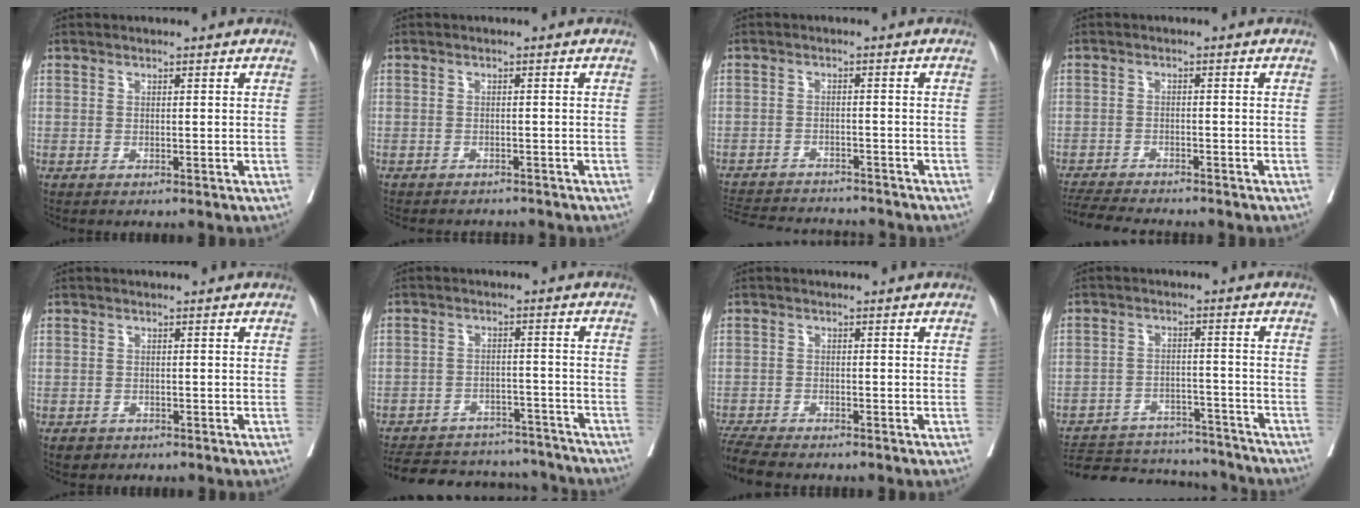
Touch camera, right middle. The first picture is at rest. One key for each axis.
{"total": 6.8, "fx": -6.3, "fy": 1.7, "fz": 1.7, "tx": -0.020, "ty": -0.004, "tz": -0.080}
{"total": 13.8, "fx": -12.9, "fy": 2.8, "fz": 4.1, "tx": -0.089, "ty": -0.003, "tz": -0.177}
{"total": 8.6, "fx": -8.0, "fy": 0.6, "fz": 3.2, "tx": -0.047, "ty": -0.014, "tz": -0.125}
{"total": 1.7, "fx": -1.1, "fy": 1.2, "fz": 0.3, "tx": -0.006, "ty": 0.001, "tz": -0.013}
{"total": 18.9, "fx": -17.1, "fy": 6.3, "fz": 4.9, "tx": -0.111, "ty": 0.010, "tz": -0.225}
{"total": 5.8, "fx": -5.4, "fy": 0.6, "fz": 2.2, "tx": -0.040, "ty": -0.016, "tz": -0.093}
{"total": 17.6, "fx": -16.4, "fy": 4.8, "fz": 4.2, "tx": -0.087, "ty": 0.010, "tz": -0.225}